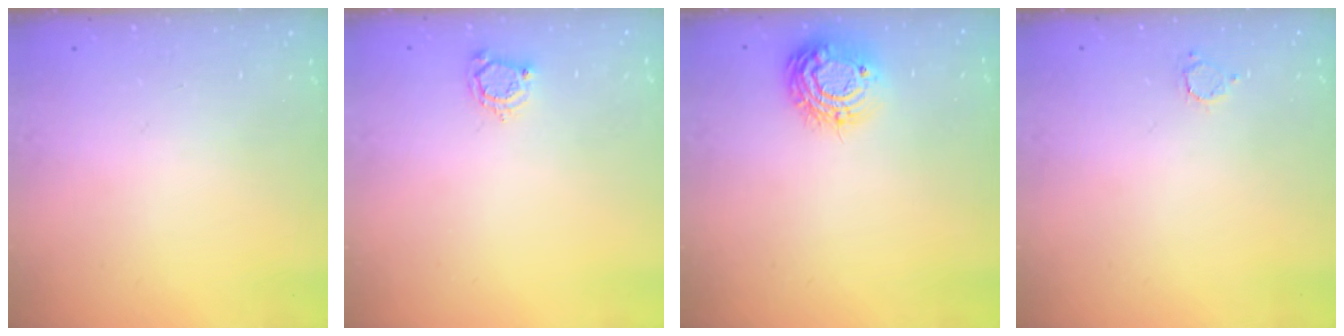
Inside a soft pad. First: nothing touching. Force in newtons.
{"total": 3.8, "press": 3.8, "slide": 0.3}
{"total": 10.9, "press": 10.9, "slide": 0.9}
{"total": 2.5, "press": 2.5, "slide": 0.3}